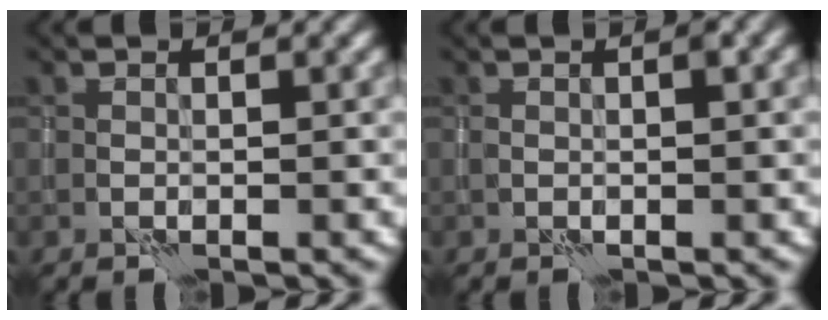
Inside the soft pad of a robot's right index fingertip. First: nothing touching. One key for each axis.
{"total": 1.3, "fx": 0.2, "fy": 0.2, "fz": 1.2, "tx": -0.018, "ty": 0.002, "tz": 0.004}